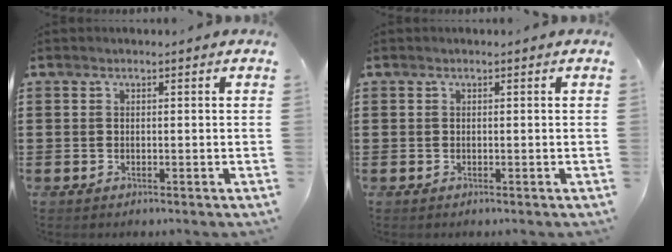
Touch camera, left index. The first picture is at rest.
{"total": 0.0}